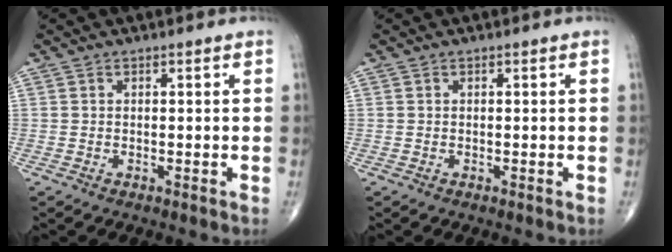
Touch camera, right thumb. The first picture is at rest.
{"total": 0.0}